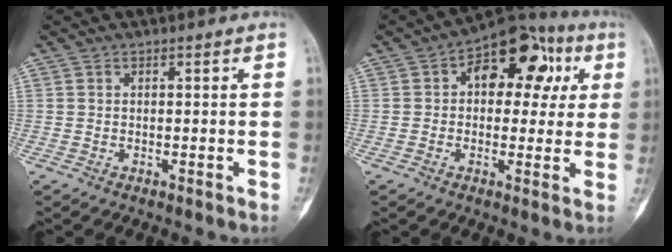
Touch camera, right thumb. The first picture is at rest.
{"total": 14.8, "force": [4.0, 9.2, 10.9], "torque": [-0.088, 0.027, 0.048]}